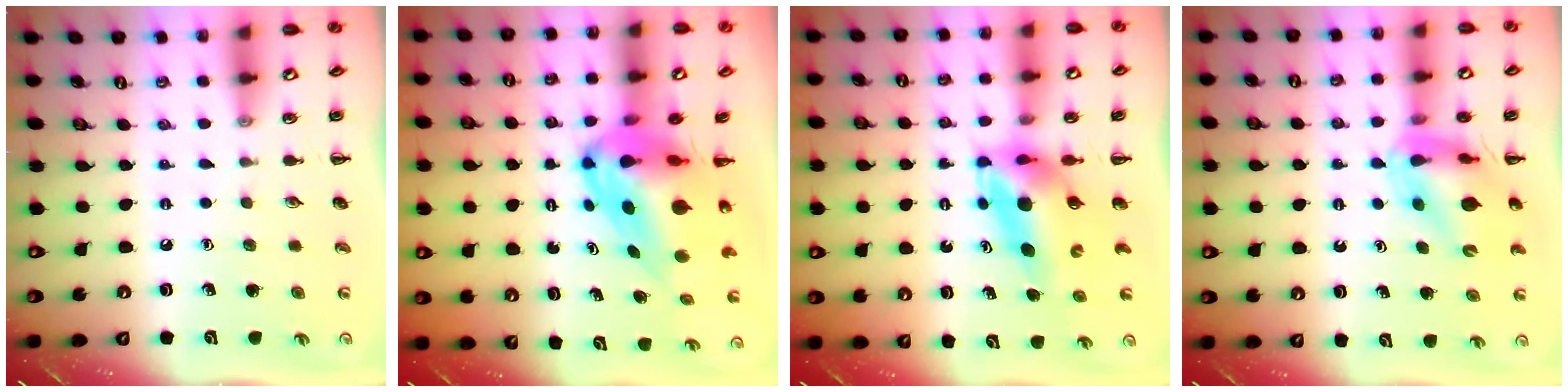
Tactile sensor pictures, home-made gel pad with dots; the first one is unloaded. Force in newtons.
{"total": 10.8, "press": 10.3, "slide": 3.2}
{"total": 6.8, "press": 6.5, "slide": 1.9}
{"total": 12.4, "press": 11.9, "slide": 3.5}